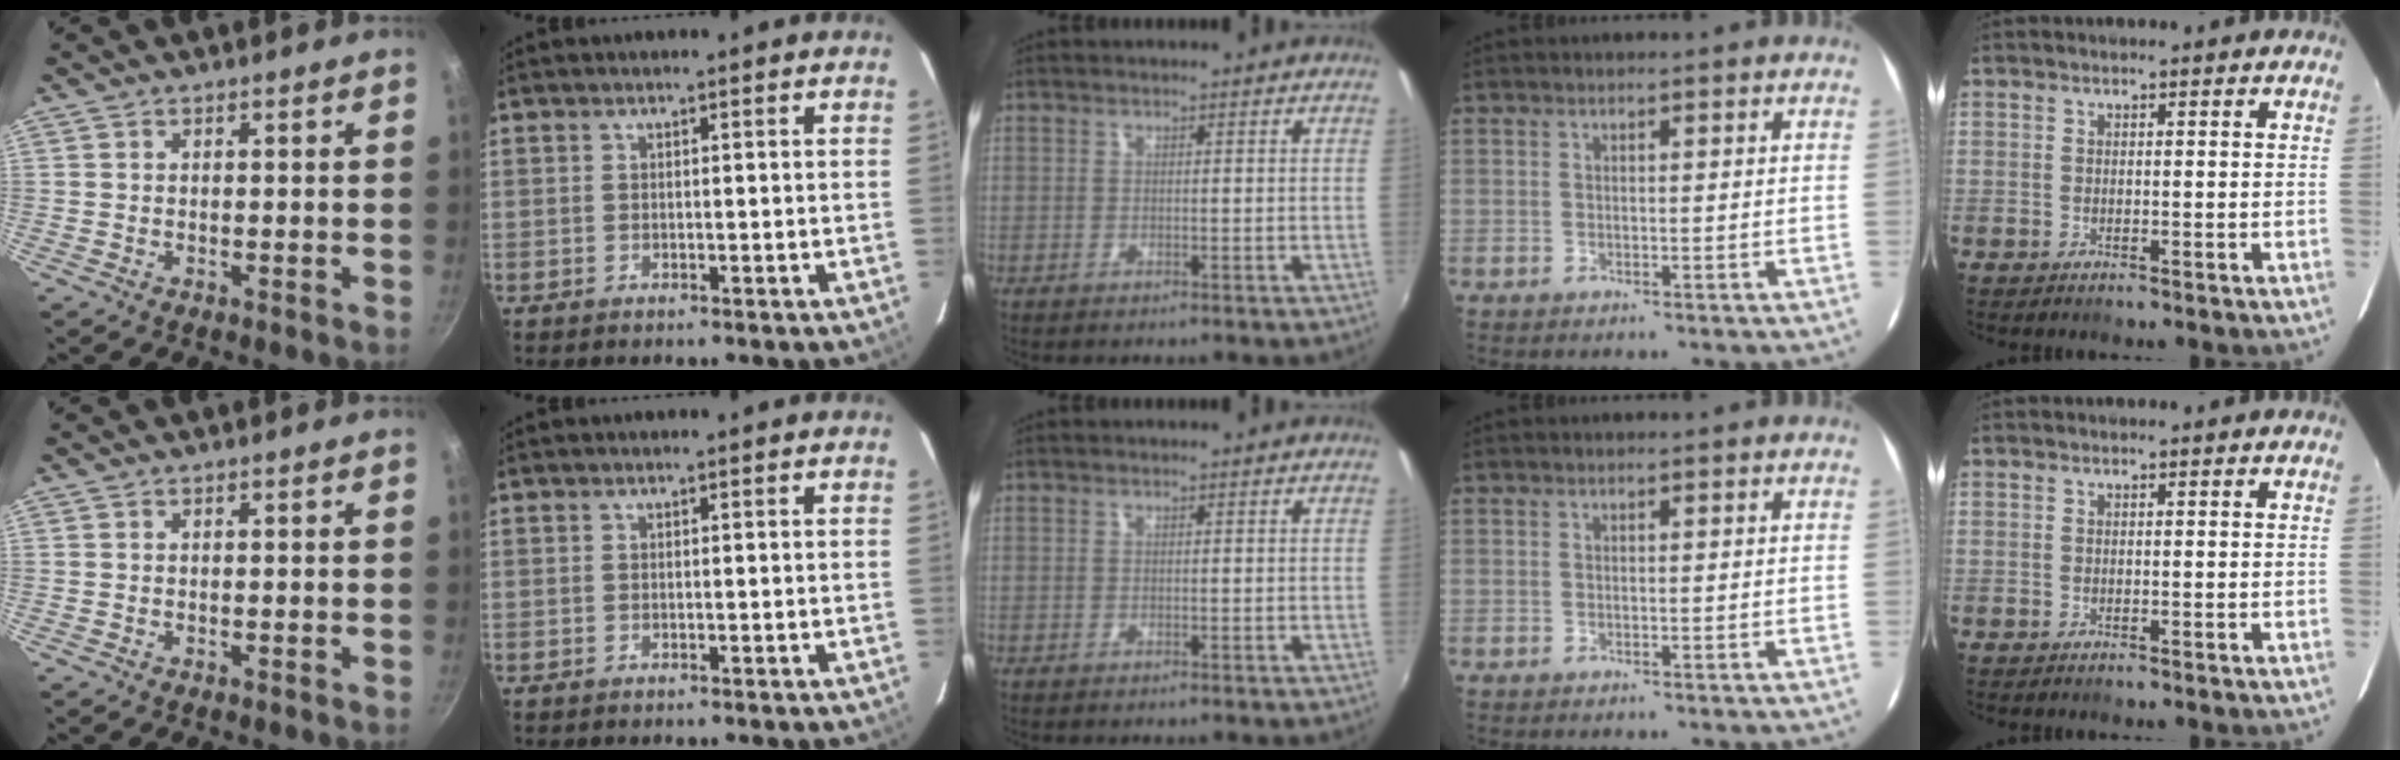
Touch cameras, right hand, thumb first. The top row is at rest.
{}